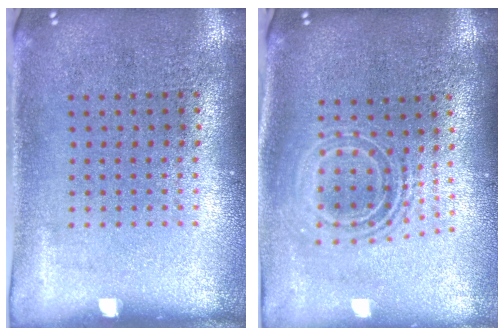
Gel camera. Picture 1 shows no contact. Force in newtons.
{"total": 2.0, "press": 1.5, "slide": 1.3}